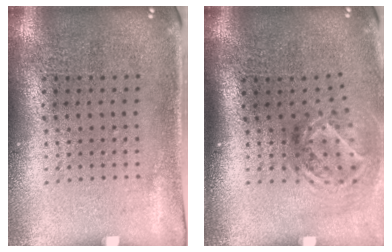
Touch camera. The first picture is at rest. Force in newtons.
{"total": 1.9, "press": 1.3, "slide": 1.5}